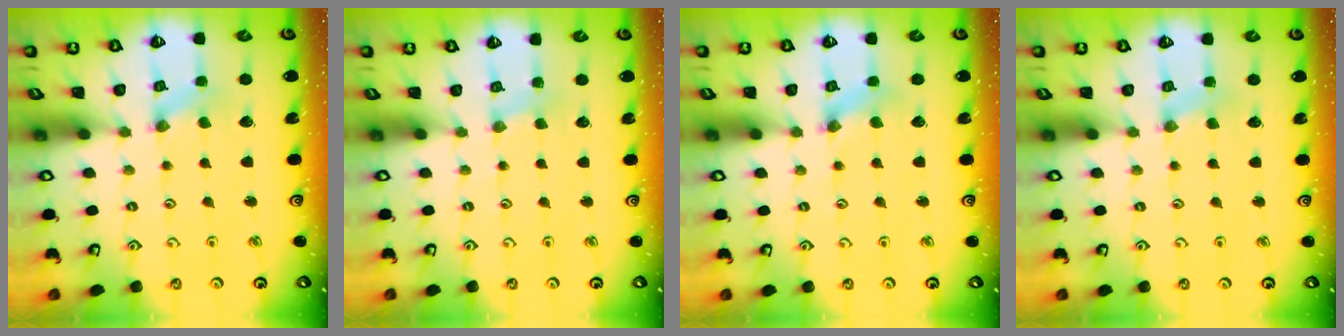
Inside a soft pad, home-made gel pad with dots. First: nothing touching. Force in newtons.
{"total": 1.9, "press": 1.8, "slide": 0.3}
{"total": 1.2, "press": 1.1, "slide": 0.2}
{"total": 3.0, "press": 3.0, "slide": 0.3}